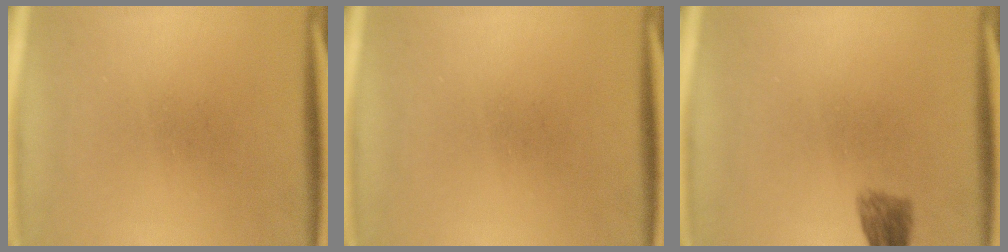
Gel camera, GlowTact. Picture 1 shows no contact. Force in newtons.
{"total": 0.0}
{"total": 2.9}